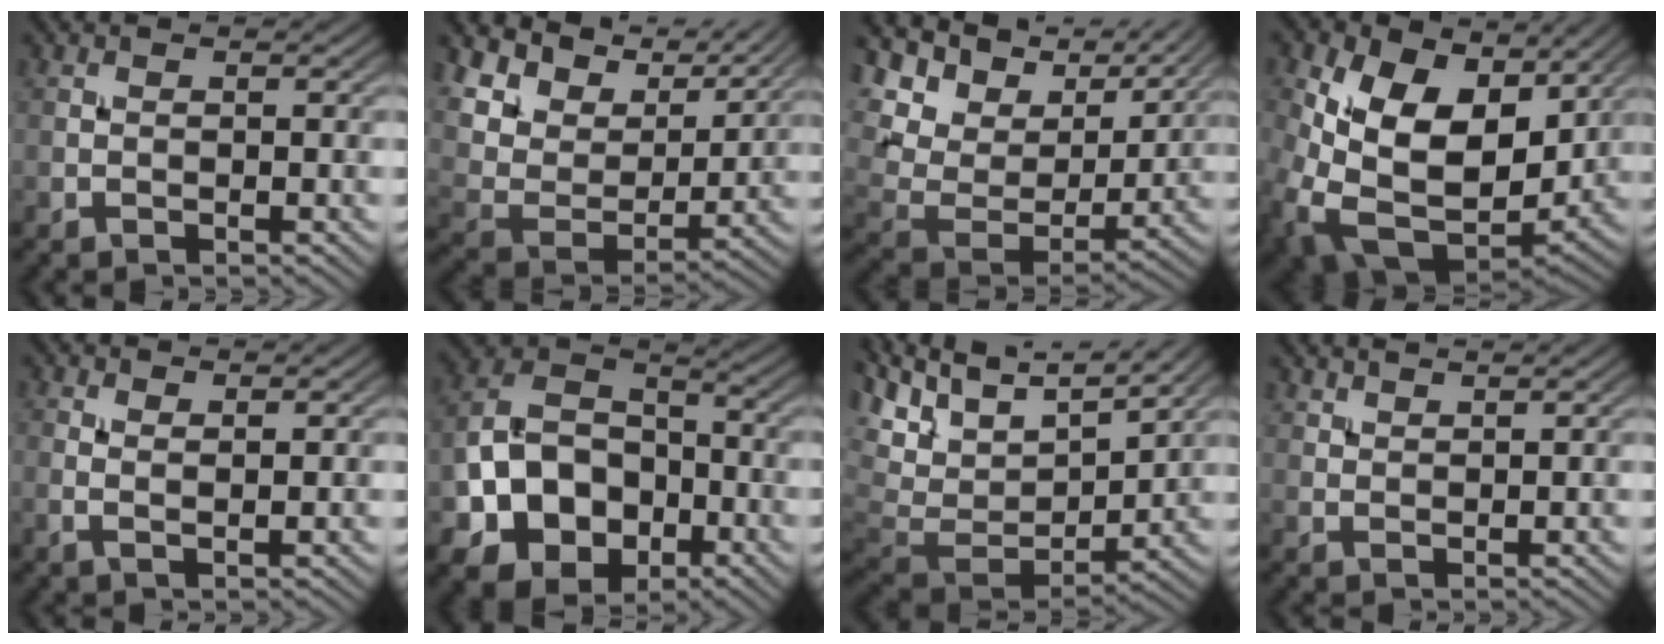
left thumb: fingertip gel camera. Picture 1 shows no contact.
{"total": 12.8, "force": [8.9, 6.3, 6.7], "torque": [-0.192, 0.014, 0.143]}
{"total": 14.0, "force": [8.7, 7.5, 7.9], "torque": [-0.211, 0.014, 0.149]}
{"total": 16.8, "force": [2.3, 12.0, 11.5], "torque": [-0.250, -0.038, 0.064]}
{"total": 1.8, "force": [1.0, 0.5, 1.4], "torque": [-0.030, -0.001, 0.019]}
{"total": 12.2, "force": [-4.1, 8.8, 7.3], "torque": [-0.160, -0.018, -0.086]}
{"total": 12.0, "force": [5.6, 6.1, 8.7], "torque": [-0.214, 0.013, 0.104]}
{"total": 2.3, "force": [2.1, 0.5, 0.8], "torque": [-0.015, -0.005, 0.044]}